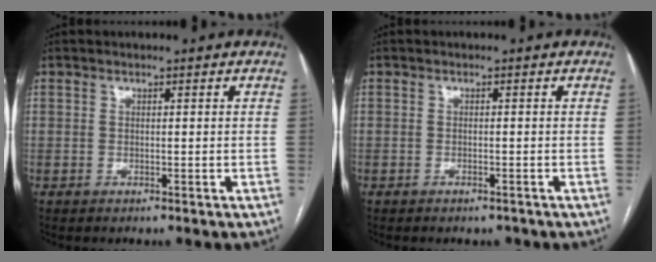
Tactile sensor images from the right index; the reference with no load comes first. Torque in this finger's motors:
{"motor_torque": [0.55, -0.41, 0.06, 0.01]}